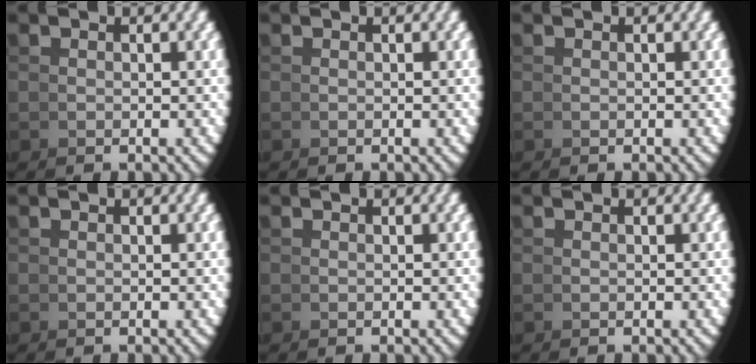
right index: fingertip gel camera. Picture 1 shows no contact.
{"total": 0.0}
{"total": 0.0}
{"total": 0.0}
{"total": 0.0}
{"total": 0.0}